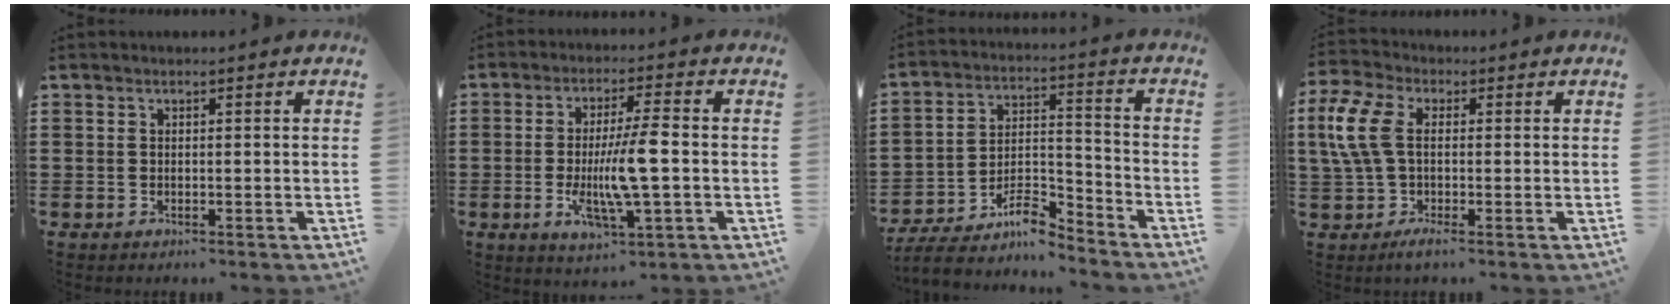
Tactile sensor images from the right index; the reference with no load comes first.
{"total": 9.4, "force": [-1.1, 1.8, 9.1], "torque": [-0.183, -0.010, -0.026]}
{"total": 8.3, "force": [-6.9, 2.5, 4.0], "torque": [-0.073, 0.013, -0.131]}
{"total": 8.4, "force": [0.2, 3.7, 7.5], "torque": [-0.179, -0.009, -0.004]}